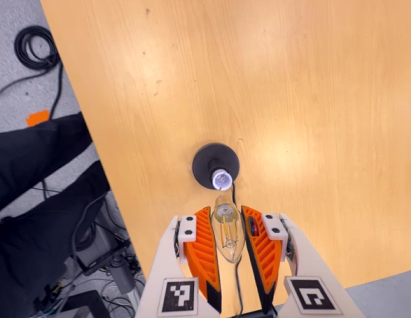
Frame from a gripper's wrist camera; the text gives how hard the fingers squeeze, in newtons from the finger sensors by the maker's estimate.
{"total": 13.7, "left": 14.0, "right": 13.3}